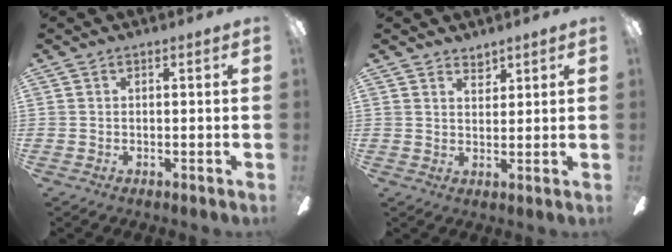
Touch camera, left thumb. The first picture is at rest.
{"total": 3.0, "force": [2.7, 1.2, 0.5], "torque": [0.002, -0.016, 0.048]}